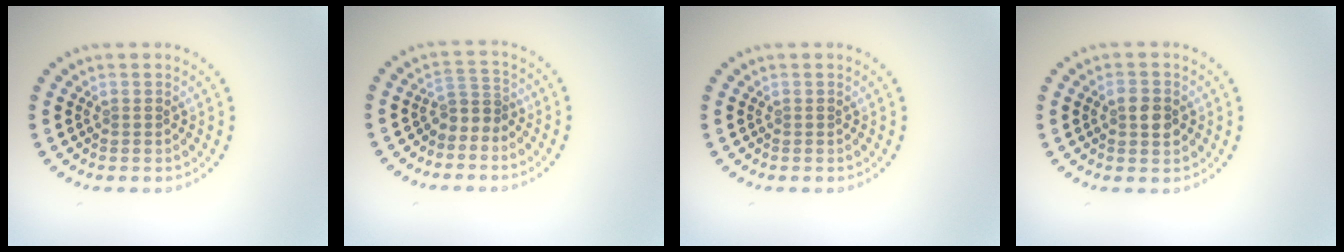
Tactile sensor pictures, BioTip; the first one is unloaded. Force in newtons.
{"total": 2.0, "press": 1.3, "slide": 1.5}
{"total": 0.0}
{"total": 2.0, "press": 2.0, "slide": 0.1}